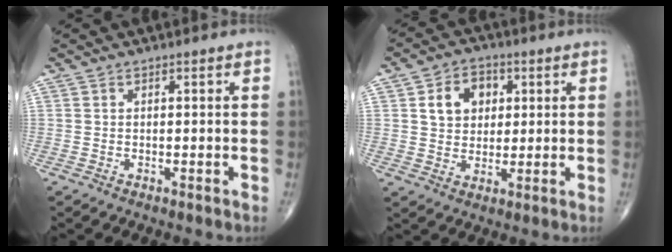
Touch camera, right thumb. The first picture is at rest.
{"total": 8.3, "force": [2.3, 6.5, 4.6], "torque": [-0.042, -0.002, 0.036]}